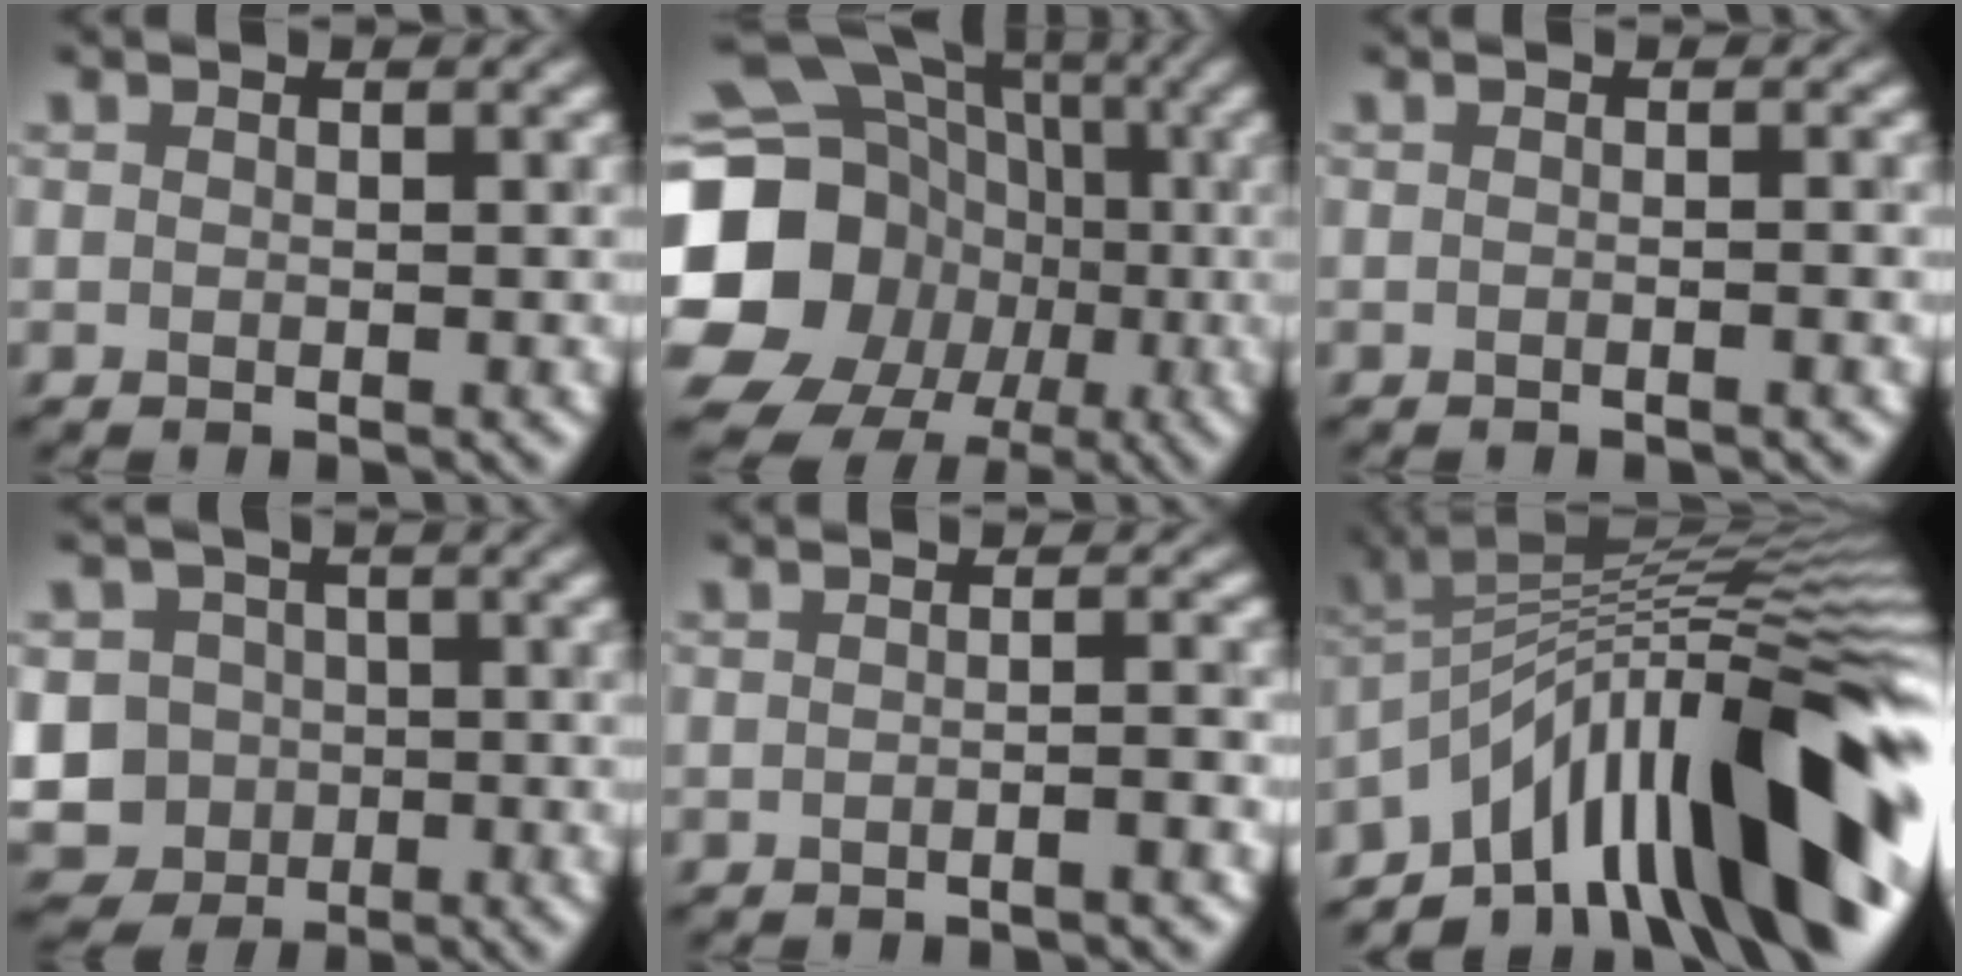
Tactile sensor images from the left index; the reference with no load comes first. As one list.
[{"total": 22.4, "force": [-3.2, 20.1, 9.4], "torque": [-0.190, -0.010, -0.093]}, {"total": 0.7, "force": [-0.4, -0.1, 0.5], "torque": [-0.011, 0.003, -0.007]}, {"total": 9.1, "force": [-2.4, 8.4, 2.8], "torque": [-0.065, 0.000, -0.074]}, {"total": 1.3, "force": [-0.9, 0.0, 1.0], "torque": [-0.014, 0.007, -0.016]}, {"total": 14.3, "force": [-5.8, 4.0, 12.5], "torque": [-0.194, 0.045, -0.099]}]